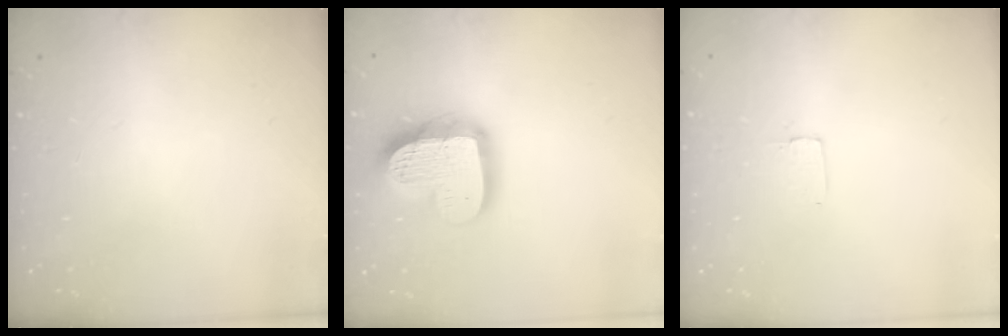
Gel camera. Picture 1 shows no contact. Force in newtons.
{"total": 17.9, "press": 17.8, "slide": 1.7}
{"total": 1.7, "press": 1.7, "slide": 0.1}